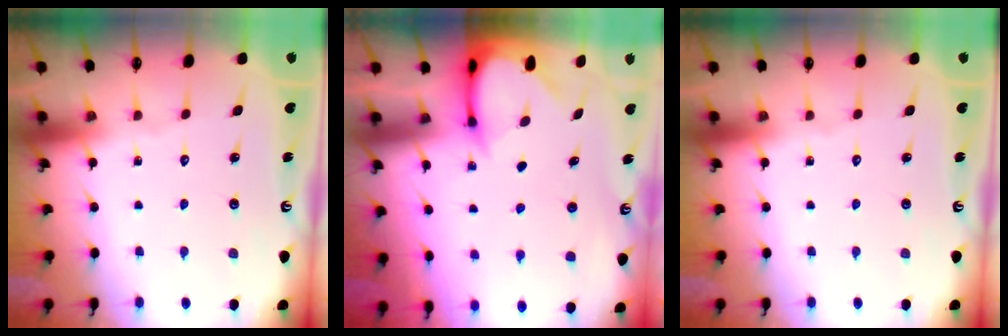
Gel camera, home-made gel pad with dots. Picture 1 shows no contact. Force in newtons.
{"total": 3.3, "press": 3.3, "slide": 0.3}
{"total": 0.0}